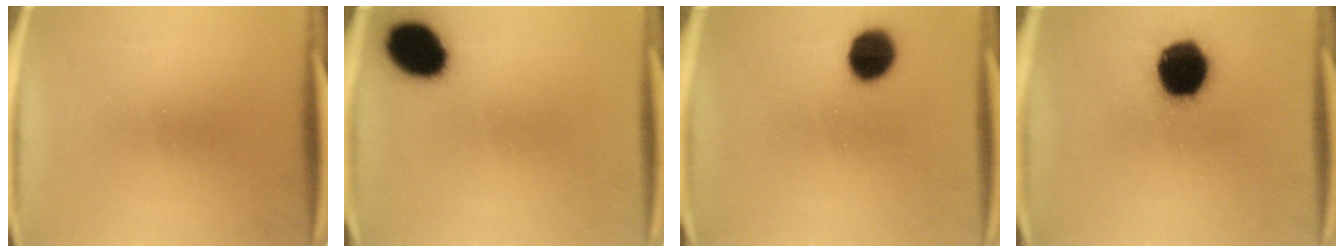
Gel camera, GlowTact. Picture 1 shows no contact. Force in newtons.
{"total": 12.1}
{"total": 9.5}
{"total": 17.2}